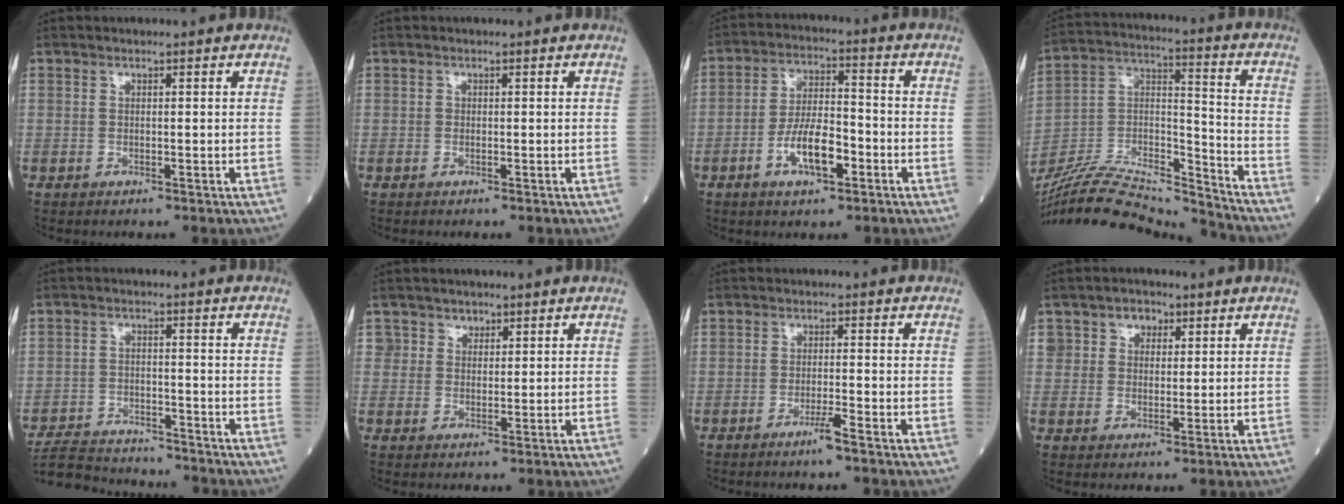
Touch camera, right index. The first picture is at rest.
{"total": 0.0}
{"total": 8.4, "force": [-3.5, 2.8, 7.1], "torque": [-0.139, 0.006, -0.064]}
{"total": 22.4, "force": [-21.5, 1.2, 6.4], "torque": [-0.145, 0.013, -0.364]}
{"total": 10.9, "force": [-10.5, 1.9, 2.3], "torque": [-0.045, 0.007, -0.164]}
{"total": 2.8, "force": [1.6, 2.3, 0.0], "torque": [0.017, -0.004, 0.021]}
{"total": 2.6, "force": [-1.8, -0.5, 1.8], "torque": [-0.038, -0.004, -0.035]}
{"total": 4.2, "force": [2.0, 3.4, 1.6], "torque": [-0.020, 0.007, 0.035]}